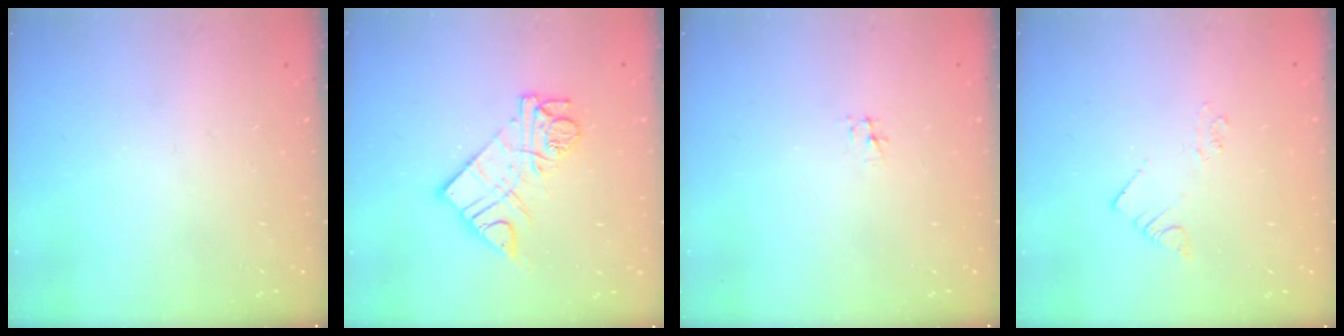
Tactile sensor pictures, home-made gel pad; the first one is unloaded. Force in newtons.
{"total": 12.0, "press": 11.9, "slide": 1.0}
{"total": 2.3, "press": 2.3, "slide": 0.3}
{"total": 2.1, "press": 2.1, "slide": 0.1}